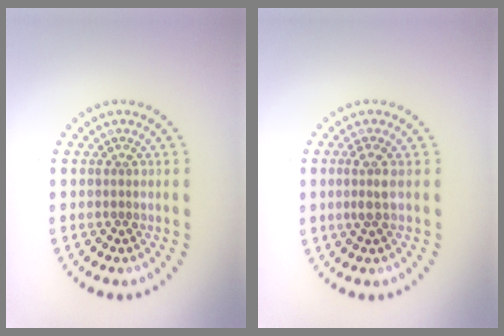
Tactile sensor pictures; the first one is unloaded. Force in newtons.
{"total": 1.6, "press": 1.2, "slide": 1.0}